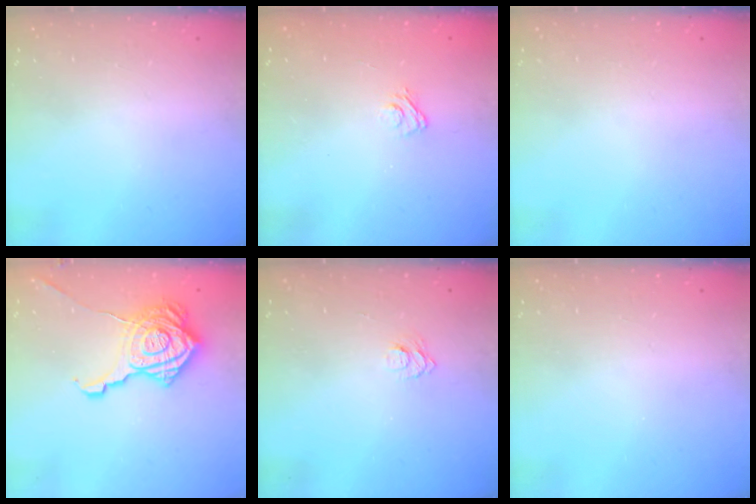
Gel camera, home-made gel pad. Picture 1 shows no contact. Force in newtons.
{"total": 2.9, "press": 2.6, "slide": 1.2}
{"total": 0.0}
{"total": 22.9, "press": 22.9, "slide": 1.3}
{"total": 5.8, "press": 5.7, "slide": 0.7}
{"total": 0.0}